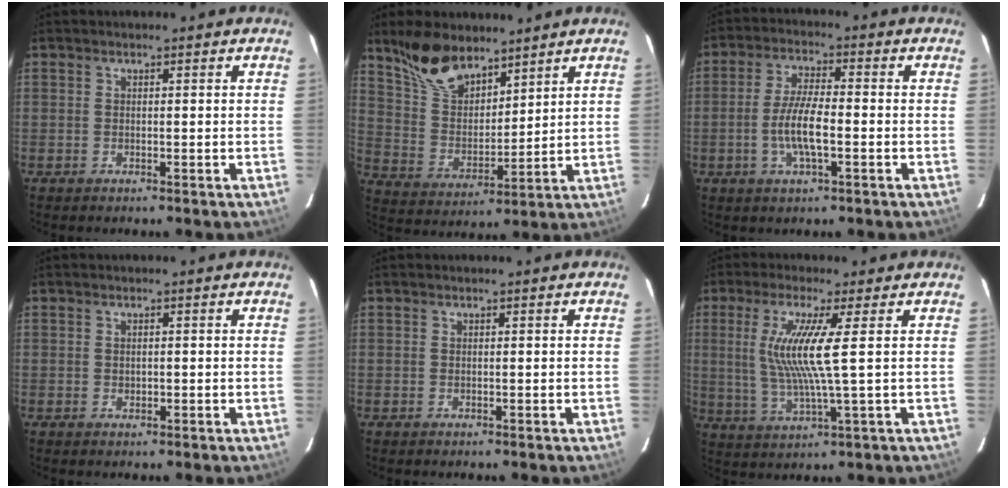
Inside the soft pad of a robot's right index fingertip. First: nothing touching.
{"total": 12.4, "force": [9.5, 5.5, 5.7], "torque": [-0.114, 0.018, 0.192]}
{"total": 7.4, "force": [-1.9, 1.7, 7.0], "torque": [-0.140, 0.000, -0.039]}
{"total": 0.7, "force": [0.0, 0.7, 0.3], "torque": [-0.004, 0.001, 0.002]}
{"total": 0.0}
{"total": 9.6, "force": [1.8, -0.7, 9.4], "torque": [-0.186, -0.012, 0.040]}